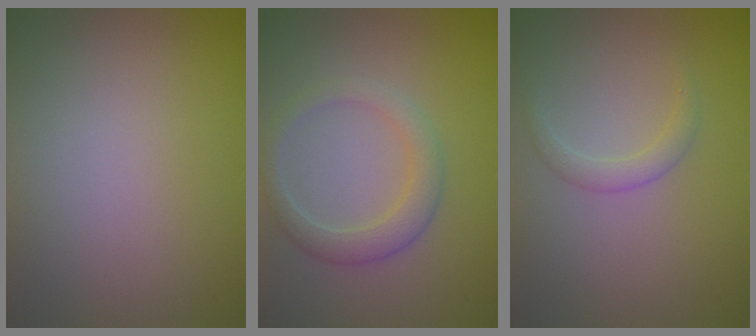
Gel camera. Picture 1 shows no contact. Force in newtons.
{"total": 2.7, "press": 2.7, "slide": 0.2}
{"total": 1.5, "press": 1.5, "slide": 0.1}